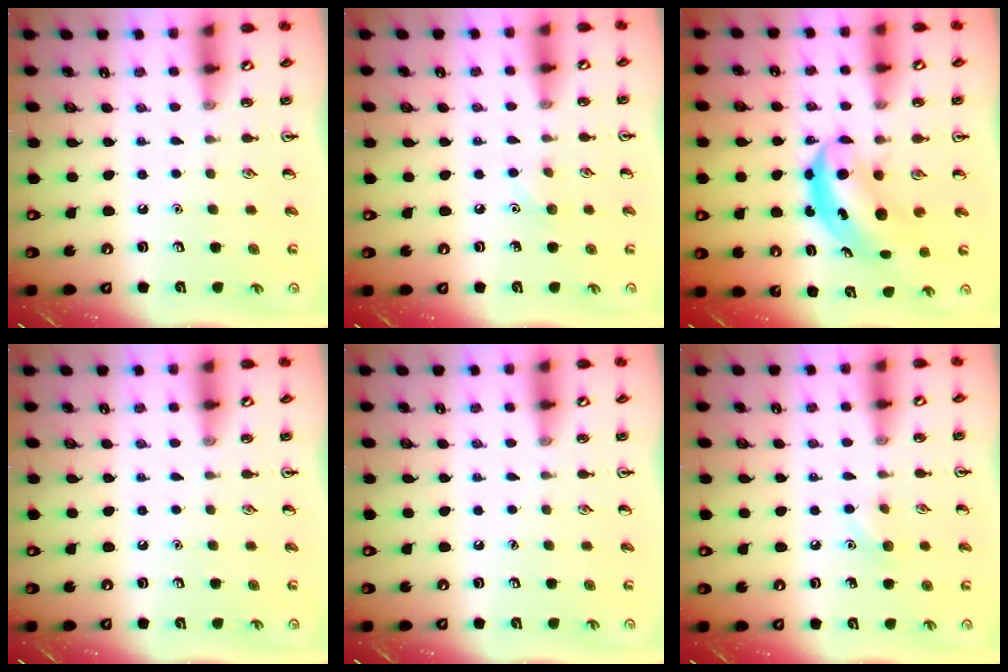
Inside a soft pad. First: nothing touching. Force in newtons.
{"total": 3.8, "press": 3.6, "slide": 1.3}
{"total": 5.7, "press": 5.5, "slide": 1.6}
{"total": 0.0}
{"total": 0.0}
{"total": 5.8, "press": 5.5, "slide": 1.7}